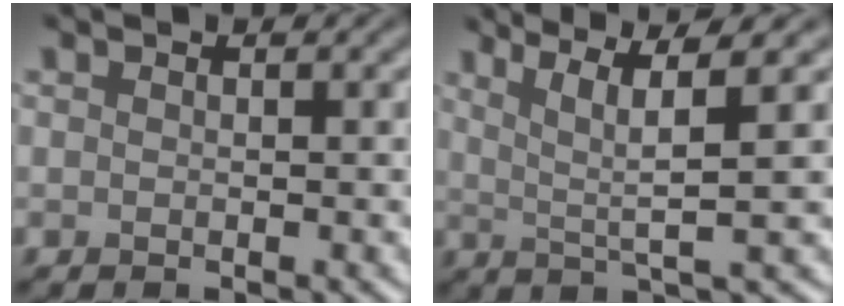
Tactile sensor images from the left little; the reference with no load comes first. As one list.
[{"total": 4.8, "force": [2.1, 0.4, 4.3], "torque": [-0.082, 0.002, 0.043]}]